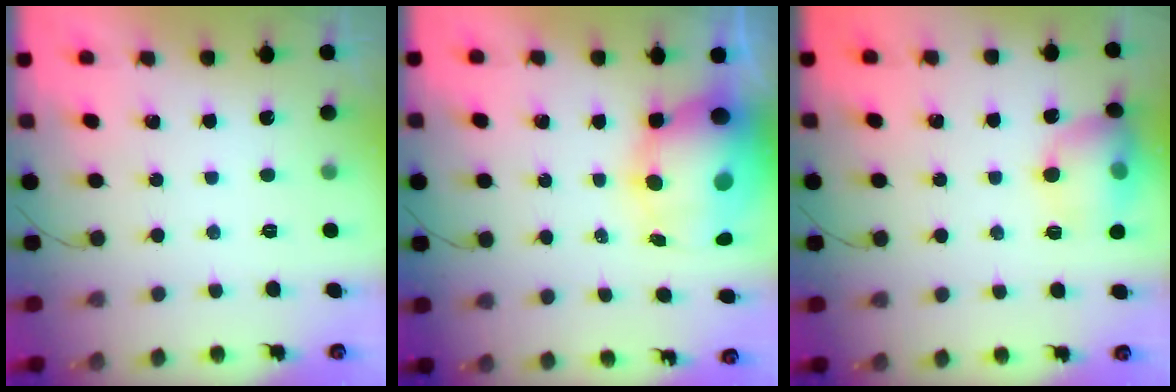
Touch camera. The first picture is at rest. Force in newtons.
{"total": 12.3, "press": 11.9, "slide": 2.9}
{"total": 12.8, "press": 12.6, "slide": 2.1}